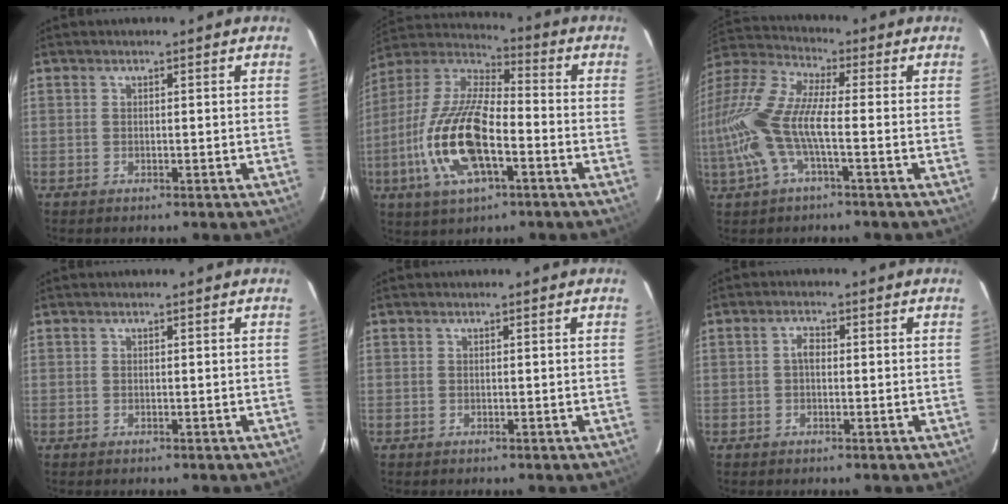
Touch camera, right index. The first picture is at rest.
{"total": 18.8, "force": [-6.0, 7.1, 16.3], "torque": [-0.344, -0.010, -0.118]}
{"total": 15.5, "force": [-2.4, 4.4, 14.7], "torque": [-0.299, 0.000, -0.052]}
{"total": 0.0}
{"total": 0.0}
{"total": 1.9, "force": [0.0, 1.2, 1.5], "torque": [-0.028, 0.009, -0.003]}